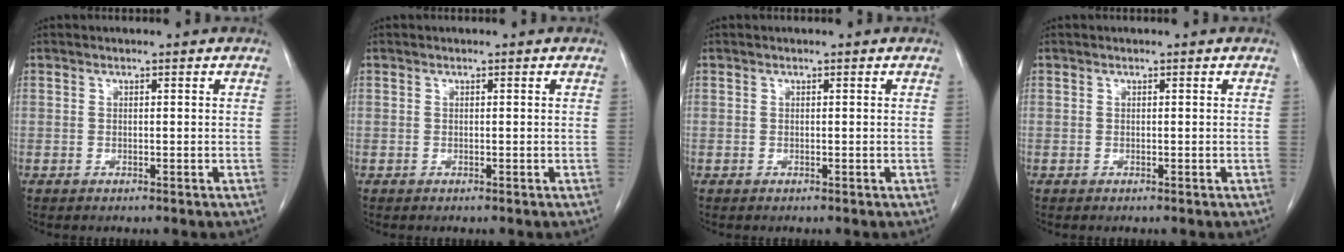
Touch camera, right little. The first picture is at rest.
{"total": 0.0}
{"total": 0.0}
{"total": 0.0}